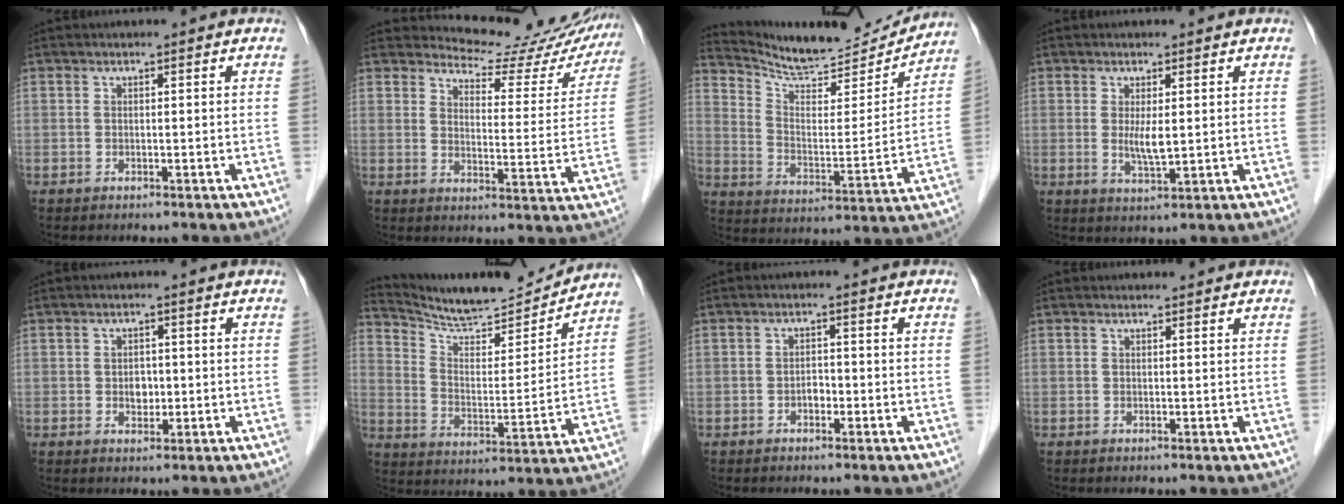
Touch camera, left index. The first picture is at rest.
{"total": 15.7, "force": [15.2, 3.7, 1.4], "torque": [0.000, -0.052, 0.162]}
{"total": 17.6, "force": [16.9, 2.3, 4.3], "torque": [-0.078, -0.035, 0.254]}
{"total": 3.4, "force": [0.4, 0.6, 3.3], "torque": [-0.066, -0.009, 0.011]}
{"total": 2.2, "force": [-0.2, 1.7, 1.5], "torque": [-0.023, 0.003, 0.000]}
{"total": 15.9, "force": [15.2, 1.2, 4.3], "torque": [-0.078, -0.014, 0.243]}
{"total": 1.6, "force": [-0.8, 1.0, 1.1], "torque": [-0.015, 0.005, -0.013]}
{"total": 0.8, "force": [0.8, 0.2, 0.0], "torque": [-0.010, 0.003, 0.012]}